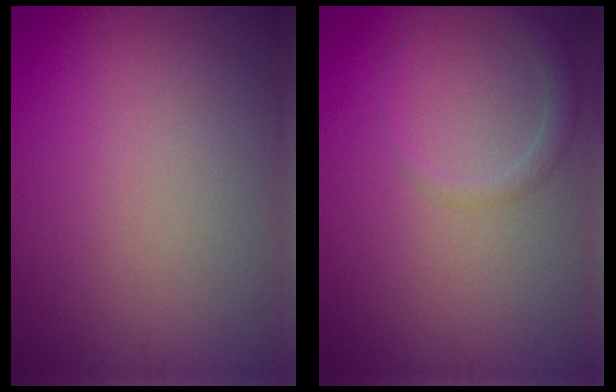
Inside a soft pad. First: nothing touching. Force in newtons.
{"total": 1.5, "press": 1.5, "slide": 0.1}